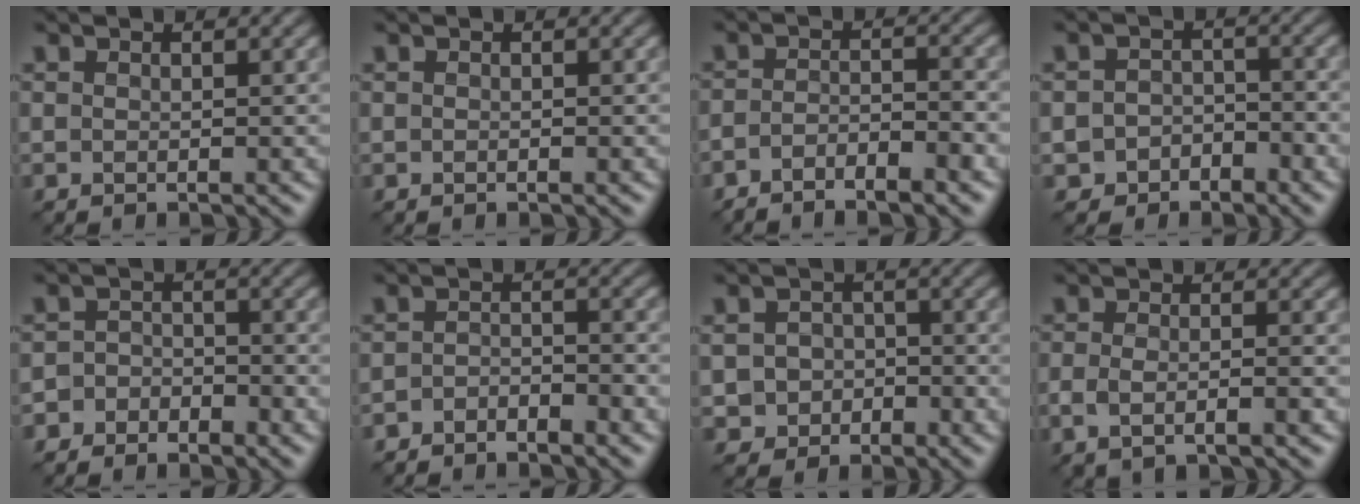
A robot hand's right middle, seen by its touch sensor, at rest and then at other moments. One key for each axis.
{"total": 0.0}
{"total": 3.3, "fx": -2.6, "fy": 0.5, "fz": 2.0, "tx": -0.034, "ty": 0.001, "tz": -0.046}
{"total": 2.8, "fx": -2.0, "fy": 1.8, "fz": 0.5, "tx": 0.009, "ty": 0.011, "tz": -0.042}
{"total": 2.6, "fx": -2.0, "fy": 1.6, "fz": 0.5, "tx": 0.020, "ty": 0.009, "tz": -0.043}
{"total": 2.2, "fx": -1.9, "fy": 0.5, "fz": 0.9, "tx": -0.015, "ty": 0.005, "tz": -0.039}
{"total": 2.4, "fx": -1.0, "fy": 2.1, "fz": 0.6, "tx": 0.007, "ty": 0.002, "tz": -0.018}
{"total": 3.0, "fx": -1.2, "fy": 1.1, "fz": 2.5, "tx": -0.045, "ty": -0.004, "tz": -0.016}